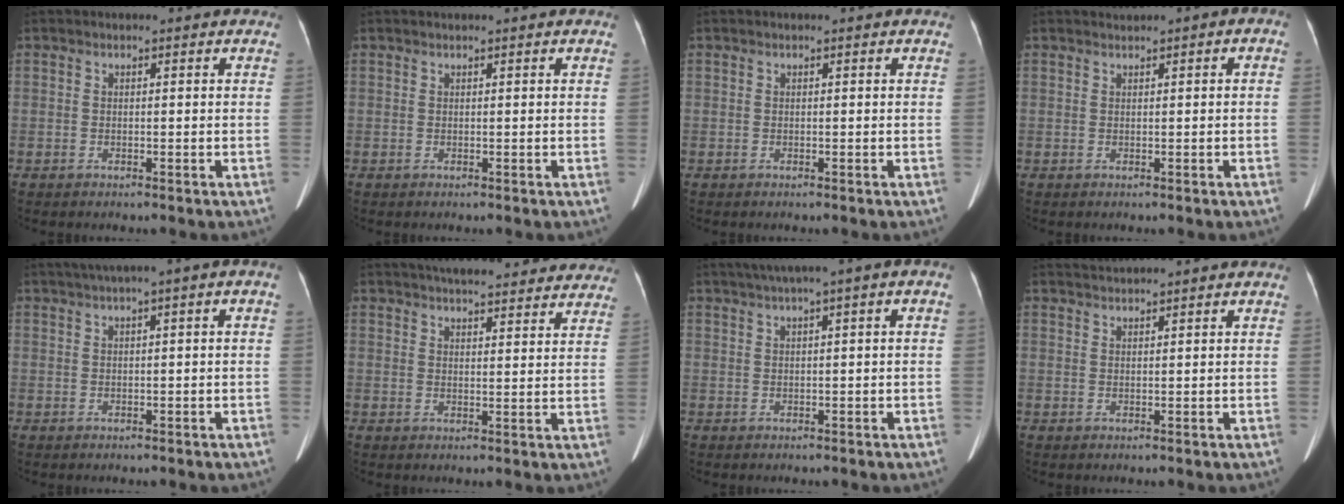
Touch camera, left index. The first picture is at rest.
{"total": 0.6, "force": [0.5, -0.1, 0.3], "torque": [-0.005, 0.009, 0.014]}
{"total": 0.0}
{"total": 1.2, "force": [0.4, 0.4, 1.0], "torque": [-0.015, 0.015, 0.008]}
{"total": 4.0, "force": [1.3, 0.2, 3.8], "torque": [-0.060, 0.025, 0.021]}
{"total": 20.1, "force": [17.8, 4.5, 8.2], "torque": [-0.112, 0.030, 0.216]}
{"total": 5.4, "force": [2.1, 0.3, 4.9], "torque": [-0.079, 0.030, 0.034]}
{"total": 2.1, "force": [1.9, -0.8, 0.1], "torque": [-0.006, 0.010, 0.047]}